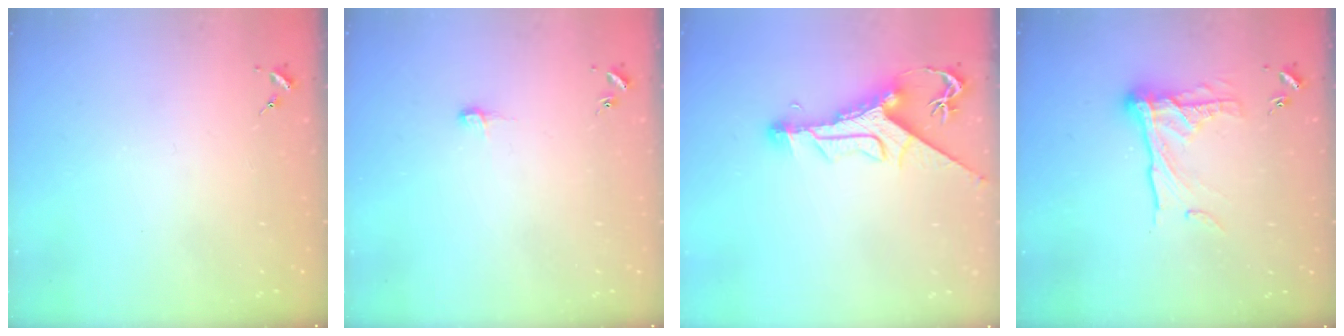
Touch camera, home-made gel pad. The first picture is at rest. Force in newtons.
{"total": 4.1, "press": 4.1, "slide": 0.4}
{"total": 11.4, "press": 11.4, "slide": 1.3}
{"total": 14.6, "press": 14.6, "slide": 1.1}